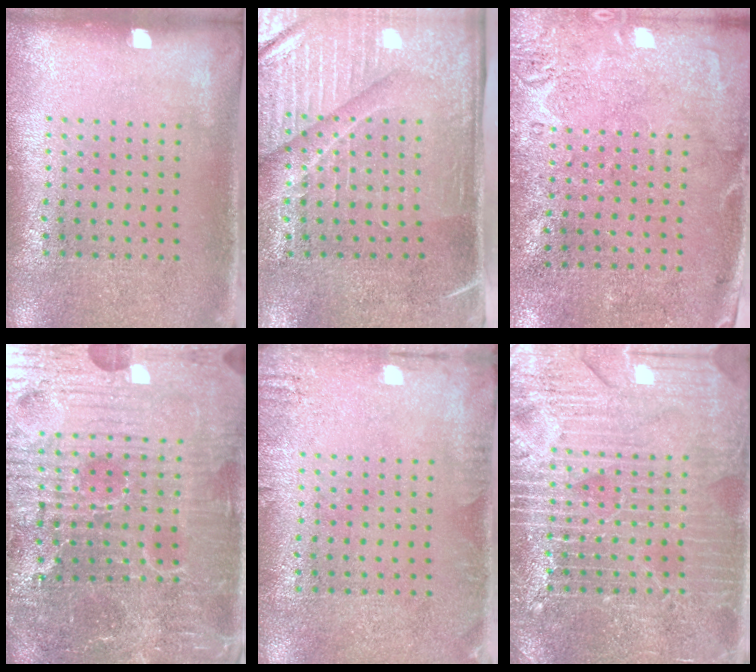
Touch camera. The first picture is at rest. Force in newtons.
{"total": 4.5, "press": 3.9, "slide": 2.3}
{"total": 2.8, "press": 2.1, "slide": 1.7}
{"total": 6.1, "press": 5.8, "slide": 2.0}
{"total": 1.5, "press": 1.5, "slide": 0.2}
{"total": 4.6, "press": 4.6, "slide": 0.6}